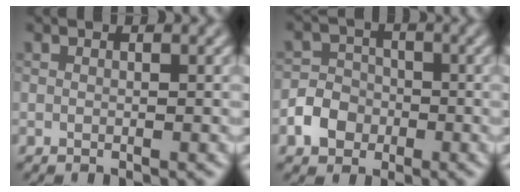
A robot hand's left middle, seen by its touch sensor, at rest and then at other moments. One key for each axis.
{"total": 3.5, "fx": -1.4, "fy": 2.9, "fz": 1.3, "tx": -0.015, "ty": 0.003, "tz": -0.032}